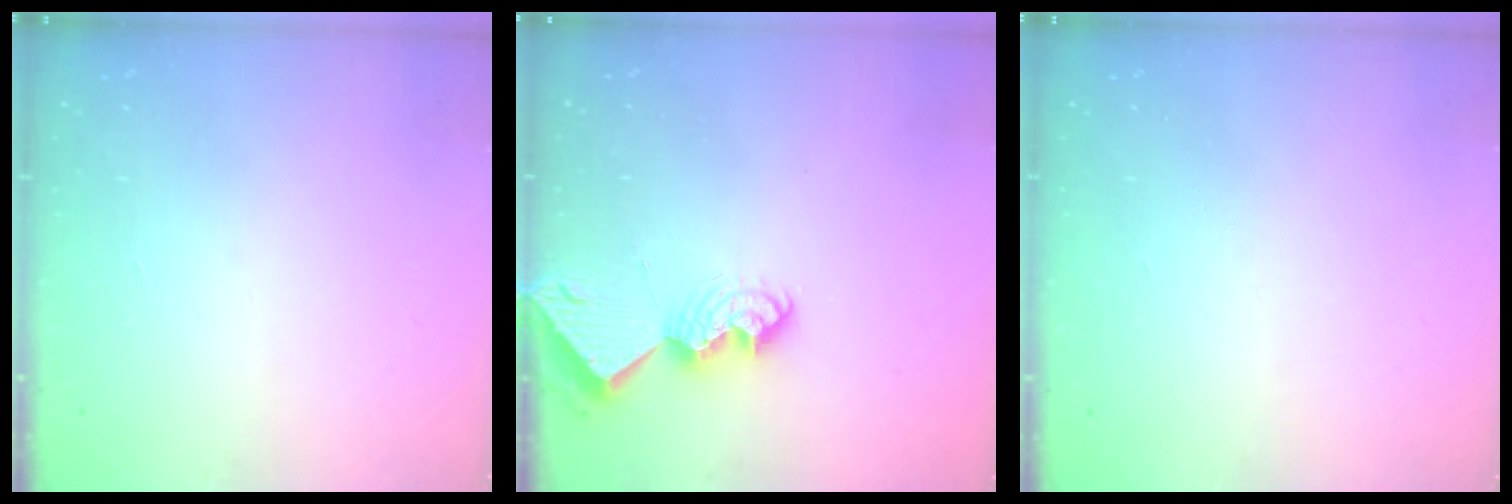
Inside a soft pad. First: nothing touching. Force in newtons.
{"total": 8.7, "press": 8.6, "slide": 1.1}
{"total": 0.0}